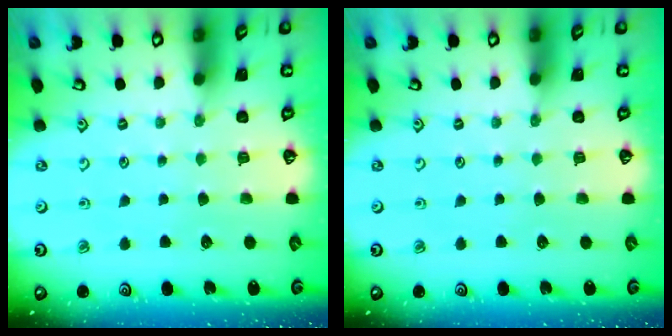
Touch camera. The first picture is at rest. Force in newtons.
{"total": 0.0}